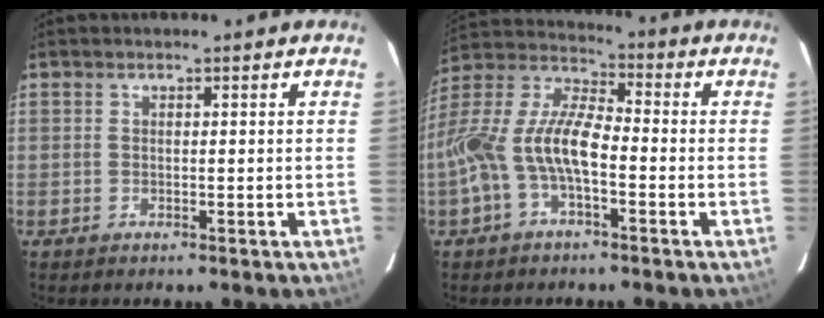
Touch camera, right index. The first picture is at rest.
{"total": 13.3, "force": [-4.0, 5.2, 11.6], "torque": [-0.244, 0.010, -0.083]}